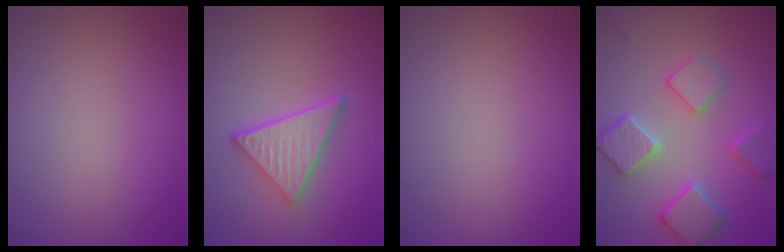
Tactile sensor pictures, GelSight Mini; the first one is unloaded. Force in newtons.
{"total": 4.9, "press": 3.7, "slide": 3.3}
{"total": 0.0}
{"total": 4.8, "press": 4.5, "slide": 1.6}